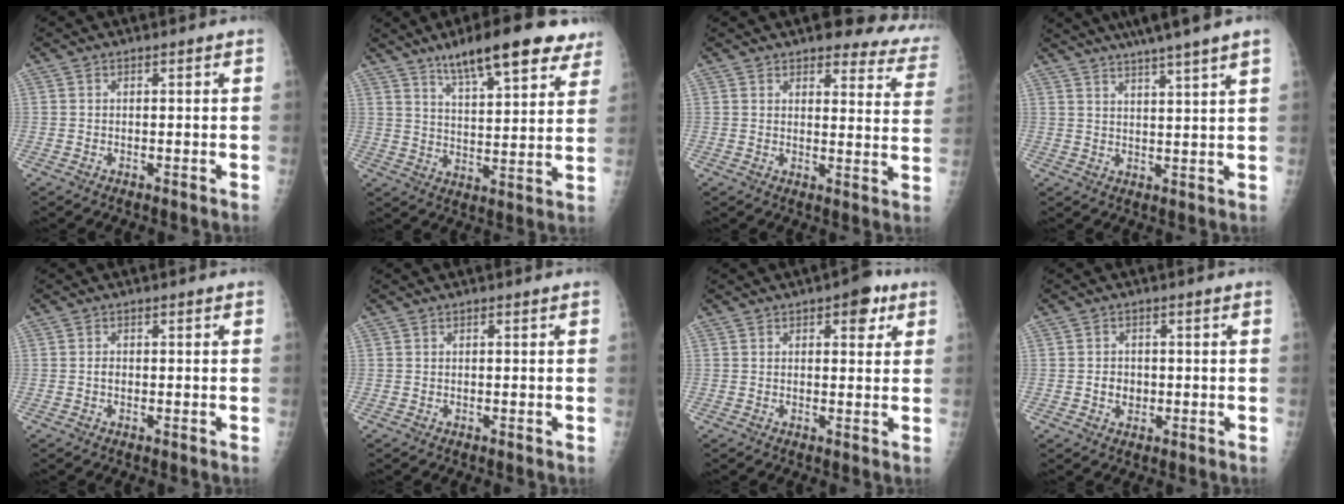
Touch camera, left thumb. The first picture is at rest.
{"total": 17.3, "force": [12.0, 4.7, 11.6], "torque": [-0.131, -0.043, 0.179]}
{"total": 14.0, "force": [11.5, 5.1, 6.1], "torque": [-0.013, -0.056, 0.107]}
{"total": 11.4, "force": [8.7, -0.4, 7.3], "torque": [-0.108, -0.010, 0.117]}
{"total": 0.8, "force": [-0.1, 0.6, 0.5], "torque": [-0.005, 0.002, -0.003]}
{"total": 0.0}
{"total": 5.3, "force": [2.7, 2.5, 3.9], "torque": [-0.025, -0.005, 0.028]}
{"total": 2.8, "force": [-0.4, 2.4, 1.4], "torque": [-0.007, 0.005, -0.003]}